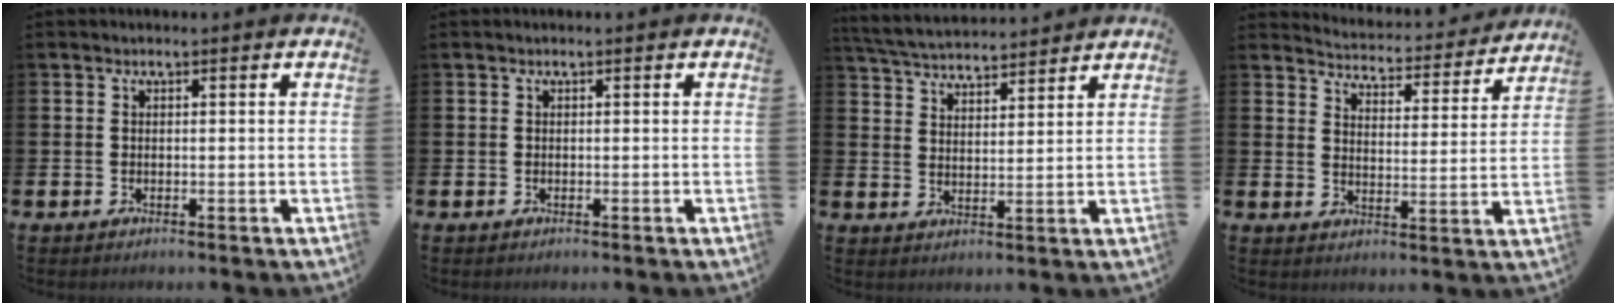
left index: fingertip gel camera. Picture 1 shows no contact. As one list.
[{"total": 0.0}, {"total": 5.0, "force": [5.0, 0.7, 0.3], "torque": [-0.025, -0.030, 0.088]}, {"total": 4.3, "force": [4.3, 0.4, 0.3], "torque": [-0.018, -0.044, 0.067]}]